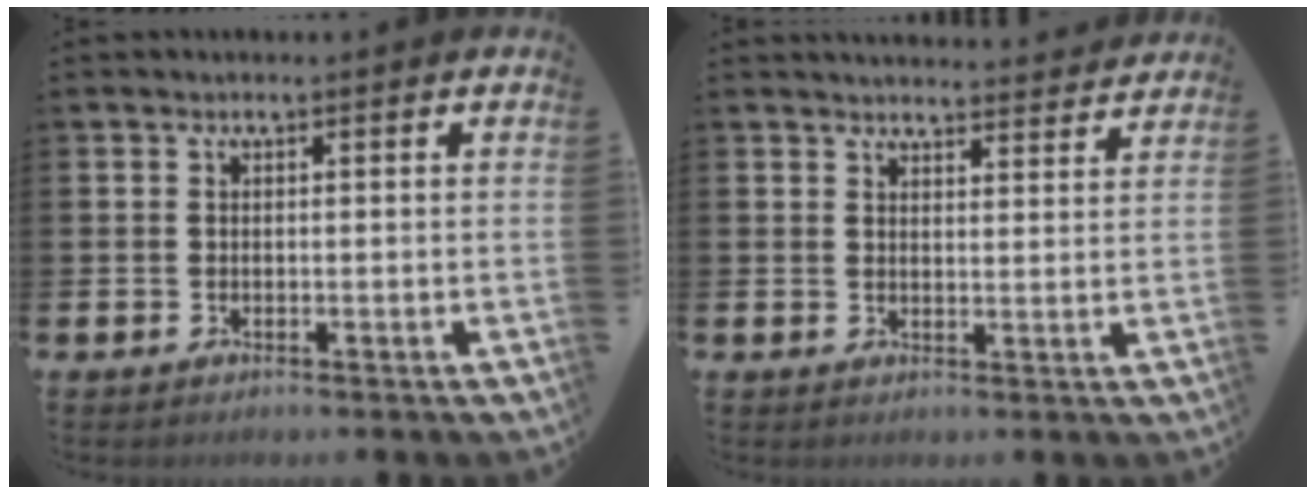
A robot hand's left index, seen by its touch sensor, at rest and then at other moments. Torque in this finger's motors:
{"motor_torque": [0.93, -1.21, 0.24, 0.07]}